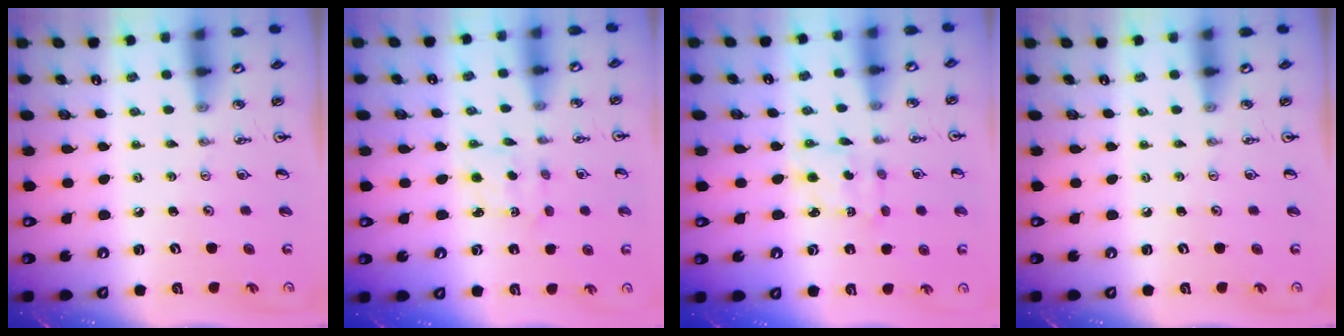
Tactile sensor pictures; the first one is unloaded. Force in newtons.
{"total": 2.0, "press": 1.8, "slide": 0.7}
{"total": 2.1, "press": 2.0, "slide": 0.4}
{"total": 0.0}